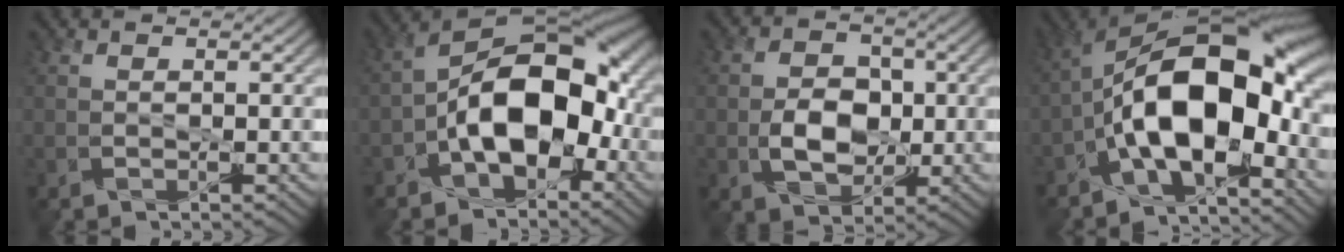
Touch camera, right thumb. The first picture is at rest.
{"total": 14.8, "force": [-3.7, 8.5, 11.5], "torque": [-0.170, 0.006, -0.075]}
{"total": 5.9, "force": [-1.0, 4.0, 4.2], "torque": [-0.077, 0.003, -0.023]}
{"total": 16.5, "force": [-3.7, 7.4, 14.3], "torque": [-0.240, 0.014, -0.072]}